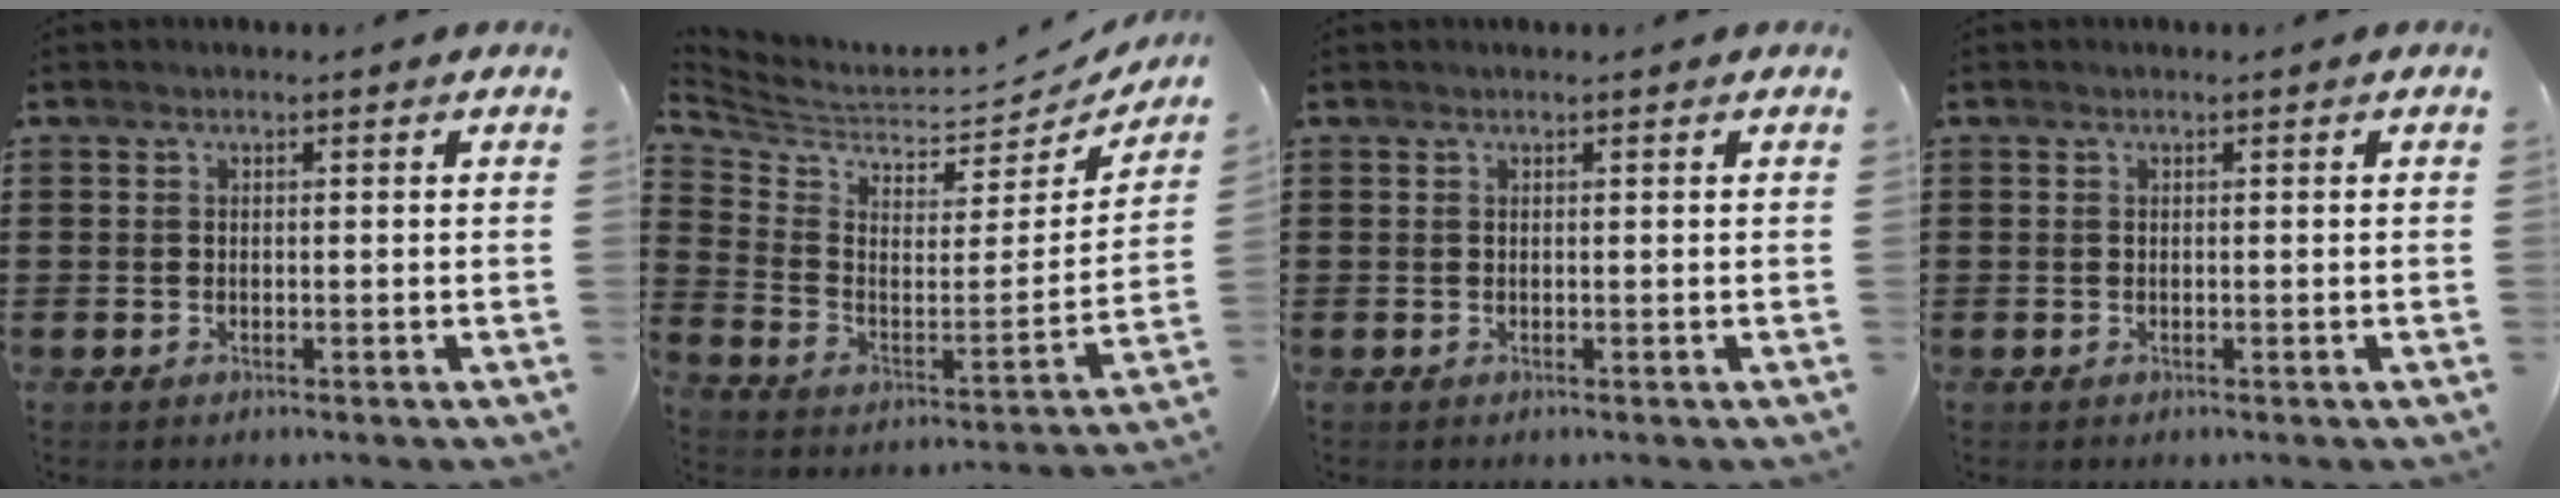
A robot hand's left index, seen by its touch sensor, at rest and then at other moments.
{"total": 3.7, "force": [3.3, 1.4, 1.0], "torque": [-0.046, -0.048, 0.054]}
{"total": 0.0}
{"total": 0.0}